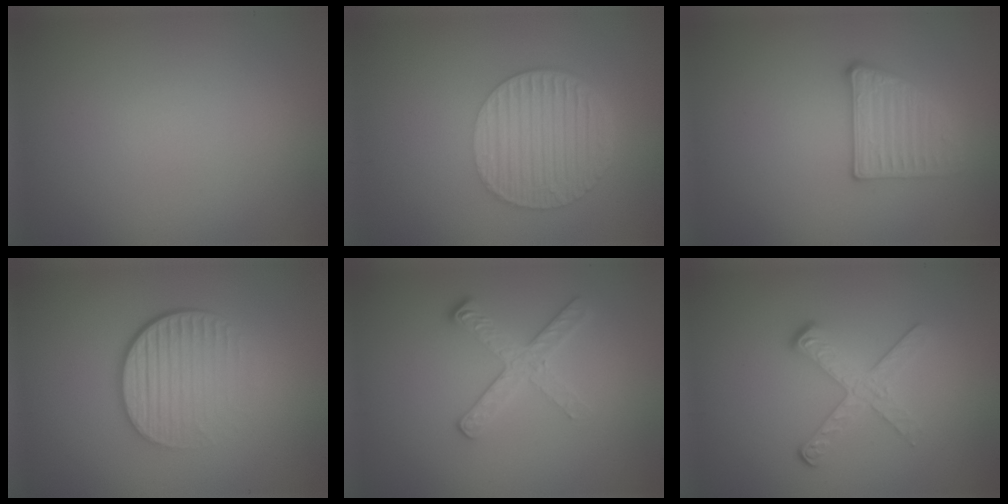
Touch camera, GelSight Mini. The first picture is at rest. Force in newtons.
{"total": 6.5, "press": 4.4, "slide": 4.8}
{"total": 2.8, "press": 2.7, "slide": 0.6}
{"total": 4.4, "press": 2.7, "slide": 3.5}
{"total": 2.7, "press": 2.4, "slide": 1.2}
{"total": 3.4, "press": 2.4, "slide": 2.4}